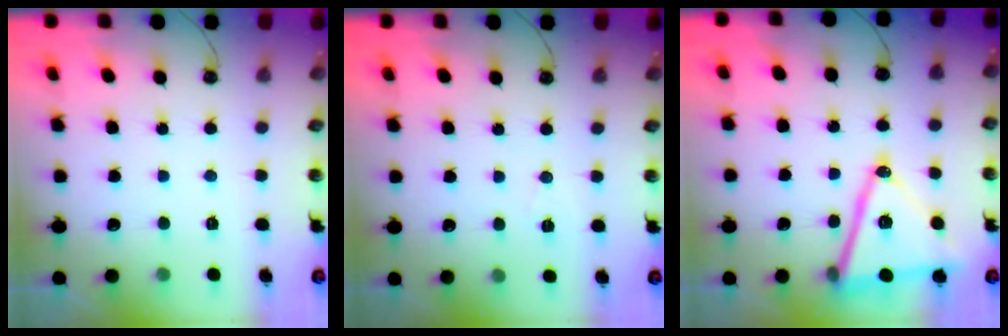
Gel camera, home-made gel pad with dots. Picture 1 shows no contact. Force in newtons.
{"total": 5.3, "press": 2.9, "slide": 4.4}
{"total": 16.5, "press": 16.0, "slide": 4.1}